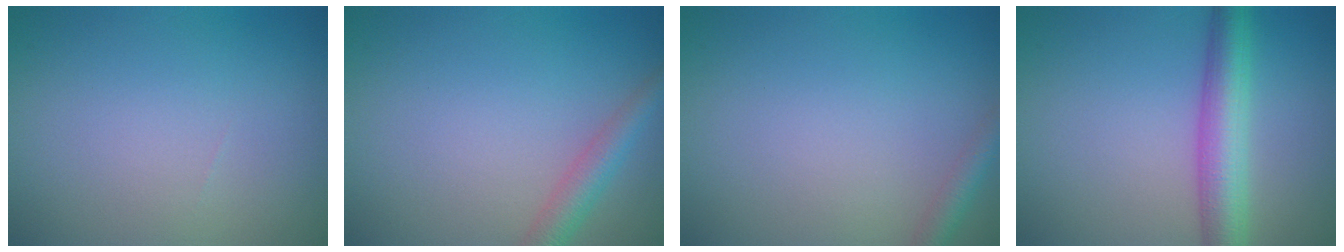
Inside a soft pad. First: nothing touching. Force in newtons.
{"total": 2.7, "press": 2.7, "slide": 0.1}
{"total": 1.8, "press": 1.8, "slide": 0.1}
{"total": 5.1, "press": 5.1, "slide": 0.1}